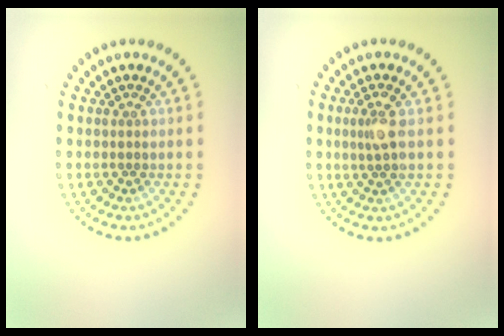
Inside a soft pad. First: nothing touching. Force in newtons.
{"total": 1.8, "press": 1.7, "slide": 0.7}